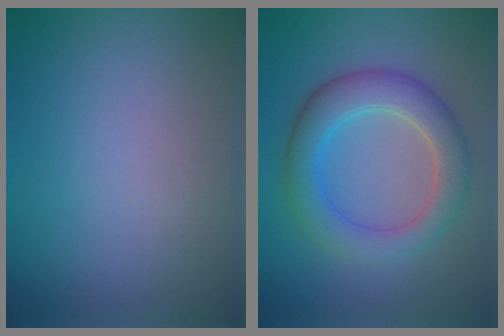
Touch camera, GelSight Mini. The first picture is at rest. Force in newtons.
{"total": 5.4, "press": 5.4, "slide": 0.2}